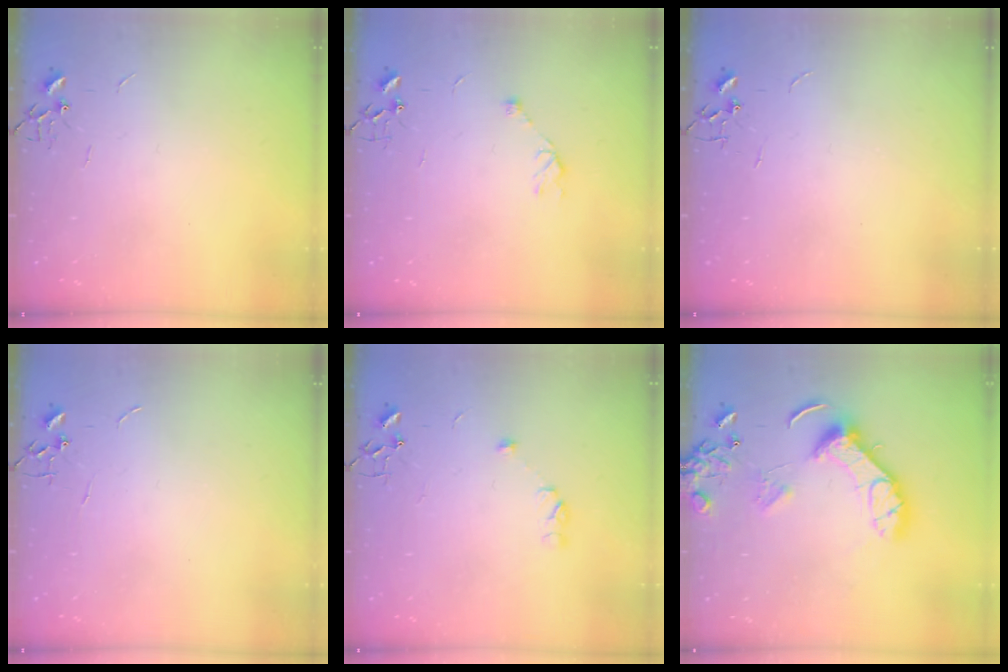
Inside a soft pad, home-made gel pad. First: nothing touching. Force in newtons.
{"total": 5.8, "press": 5.7, "slide": 1.2}
{"total": 0.0}
{"total": 0.0}
{"total": 5.4, "press": 5.3, "slide": 0.7}
{"total": 13.8, "press": 13.7, "slide": 1.3}